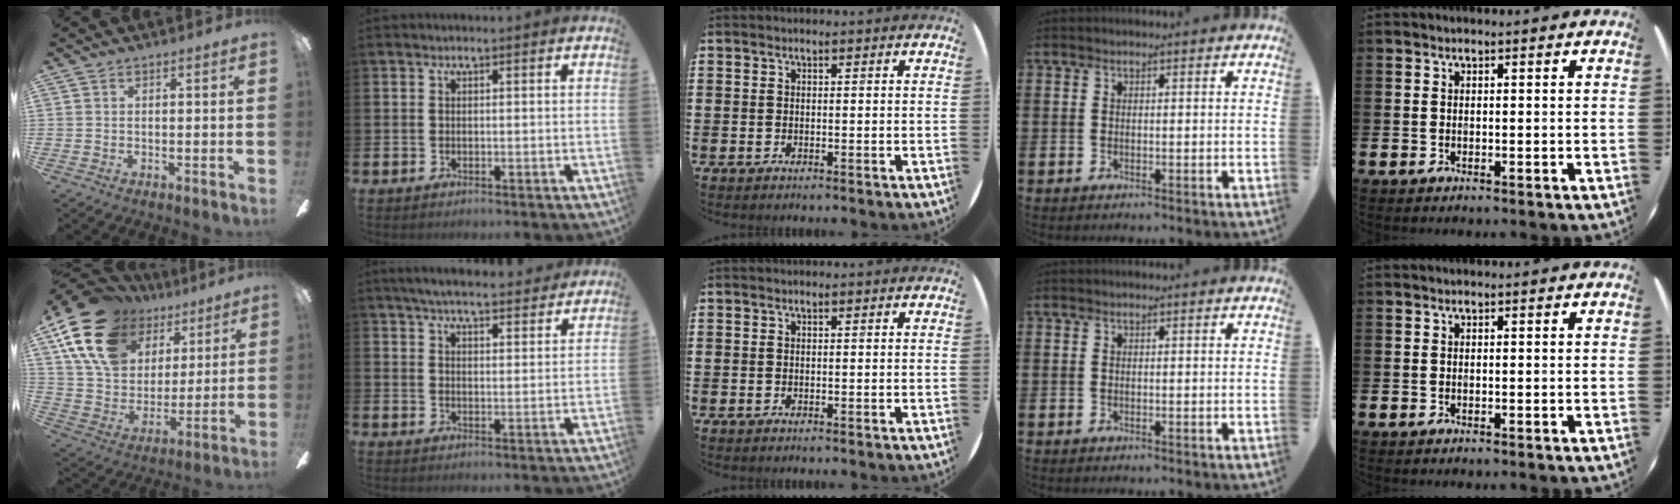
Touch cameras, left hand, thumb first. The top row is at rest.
{"thumb": {"total": 20.4, "force": [11.0, 13.7, 10.5], "torque": [-0.206, -0.037, 0.205]}, "index": {"total": 5.6, "force": [5.4, 0.7, 1.3], "torque": [-0.031, -0.028, 0.094]}}